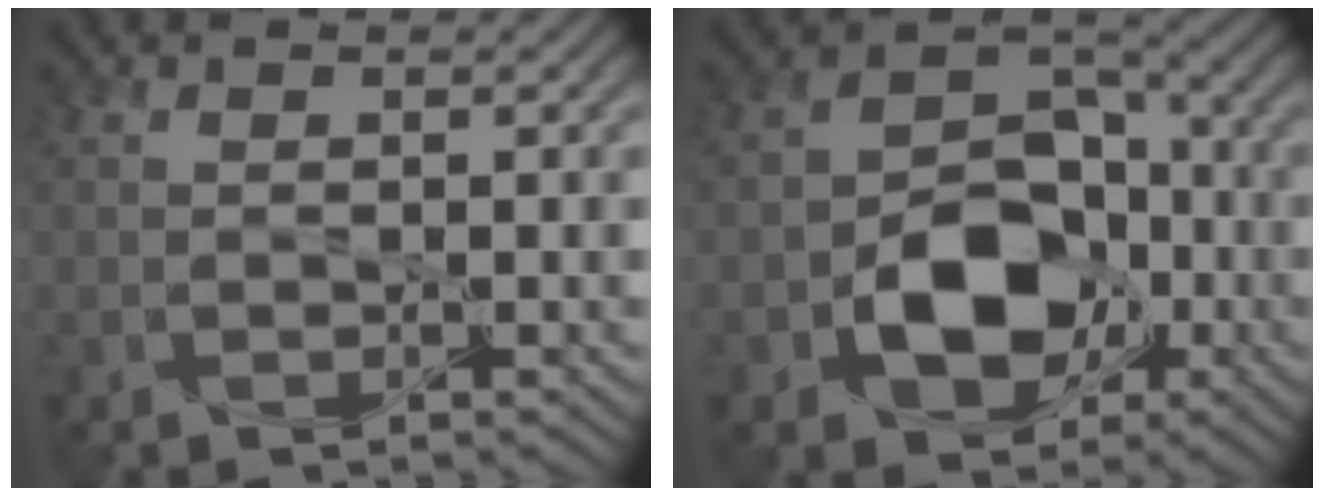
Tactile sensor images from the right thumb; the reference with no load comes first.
{"total": 10.9, "force": [-3.6, 7.7, 7.0], "torque": [-0.120, -0.008, -0.063]}